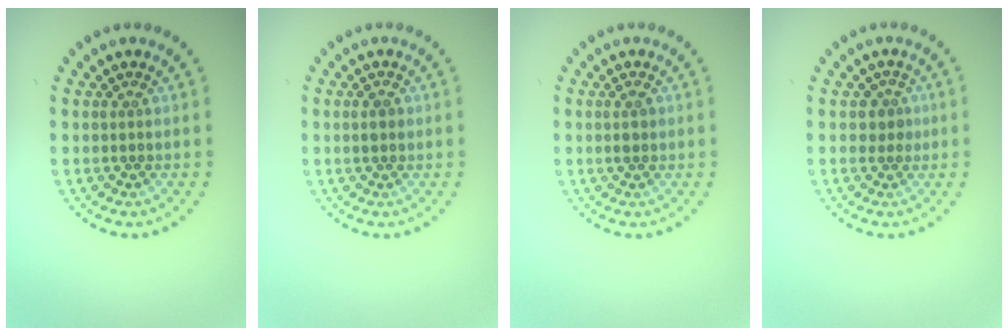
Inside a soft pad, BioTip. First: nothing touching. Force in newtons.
{"total": 1.1, "press": 1.1, "slide": 0.2}
{"total": 1.0, "press": 1.0, "slide": 0.1}
{"total": 1.6, "press": 1.3, "slide": 1.0}